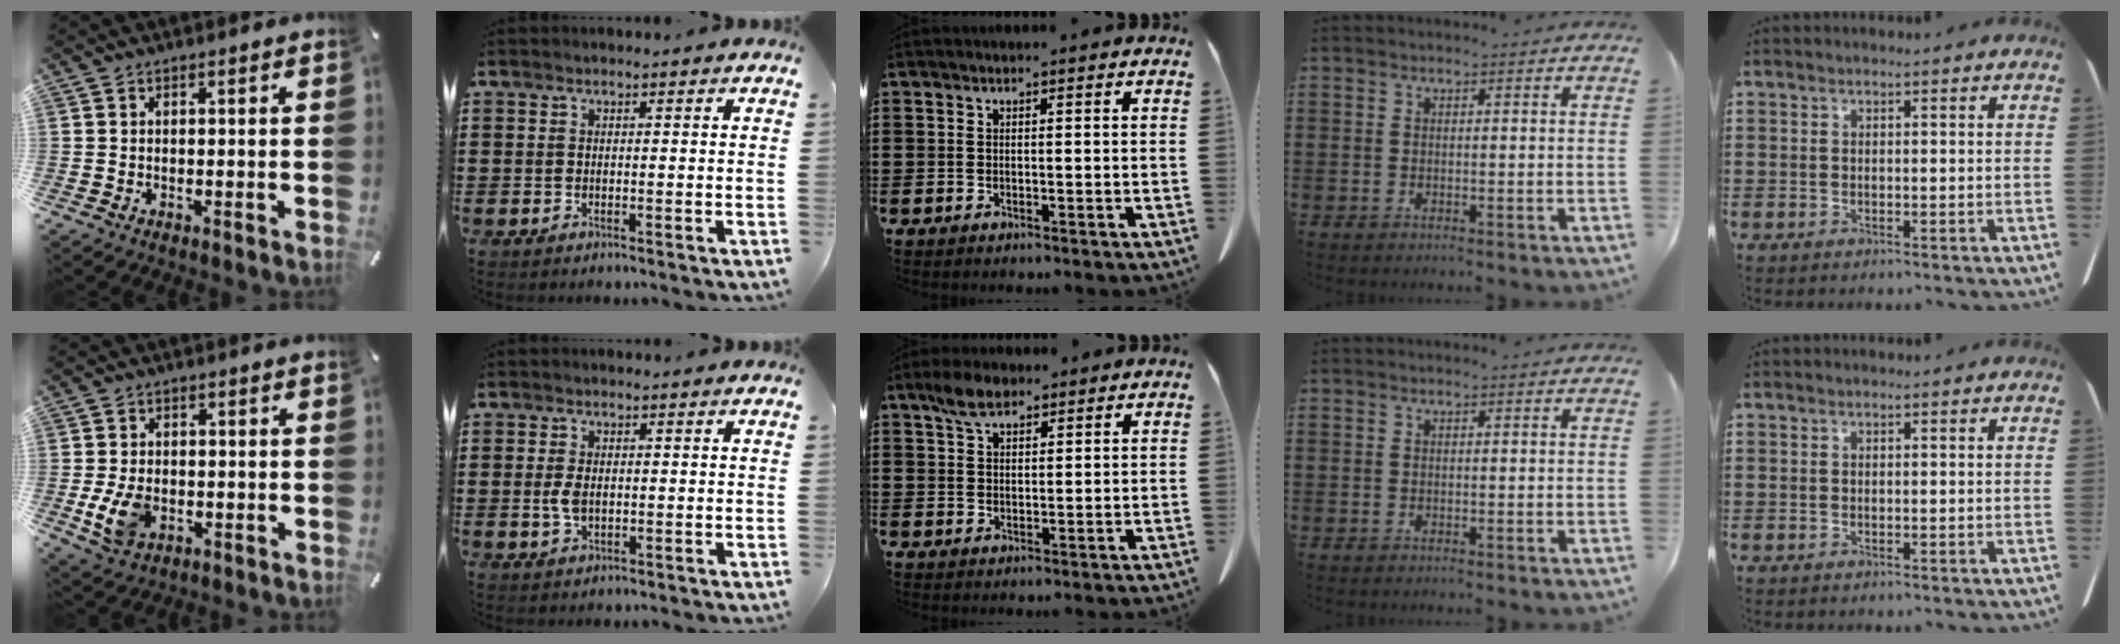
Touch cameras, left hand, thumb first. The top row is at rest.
{"thumb": {"total": 7.8, "force": [-2.0, 5.5, 5.2], "torque": [-0.113, 0.001, -0.036]}, "index": {"total": 3.1, "force": [0.0, 1.7, 2.6], "torque": [-0.066, -0.002, -0.004]}, "middle": {"total": 4.4, "force": [3.1, 2.1, 2.4], "torque": [-0.048, 0.004, 0.058]}}